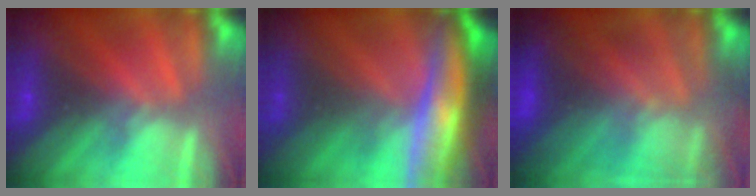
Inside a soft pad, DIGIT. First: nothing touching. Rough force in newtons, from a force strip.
{"total": 8.0}
{"total": 7.3}